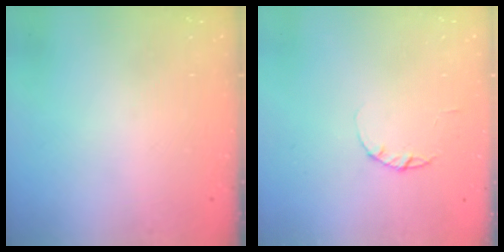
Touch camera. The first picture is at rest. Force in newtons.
{"total": 2.2, "press": 2.2, "slide": 0.4}